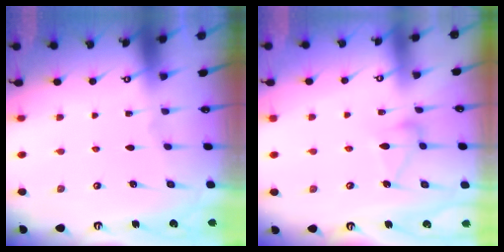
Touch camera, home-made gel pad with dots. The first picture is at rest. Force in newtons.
{"total": 8.0, "press": 8.0, "slide": 0.4}